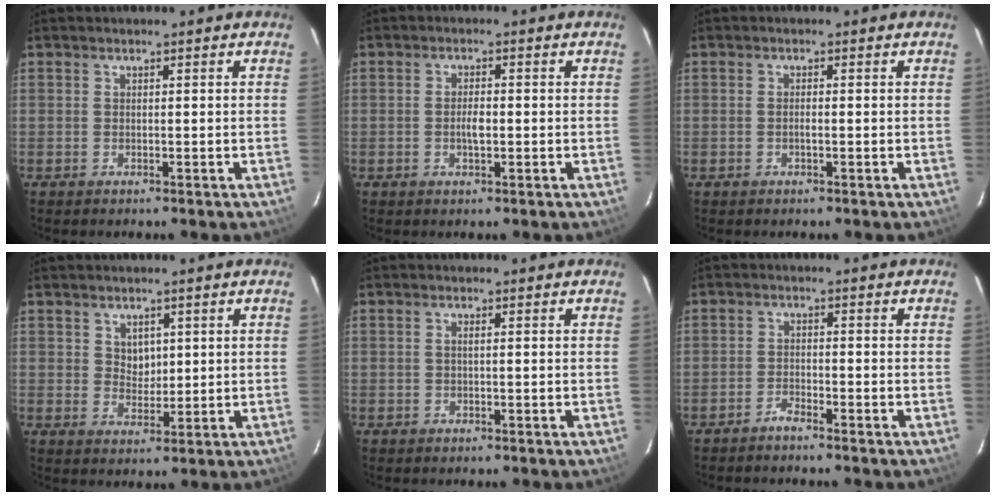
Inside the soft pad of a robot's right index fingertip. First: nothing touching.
{"total": 3.1, "force": [-0.5, 1.2, 2.8], "torque": [-0.049, 0.002, -0.007]}
{"total": 1.2, "force": [-0.3, 0.3, 1.2], "torque": [-0.021, 0.004, -0.006]}
{"total": 3.7, "force": [1.4, 2.8, 2.0], "torque": [-0.023, 0.002, 0.030]}
{"total": 0.9, "force": [0.0, 0.1, 0.9], "torque": [-0.017, 0.005, 0.000]}
{"total": 2.4, "force": [-2.2, 0.4, 1.0], "torque": [-0.032, 0.003, -0.042]}